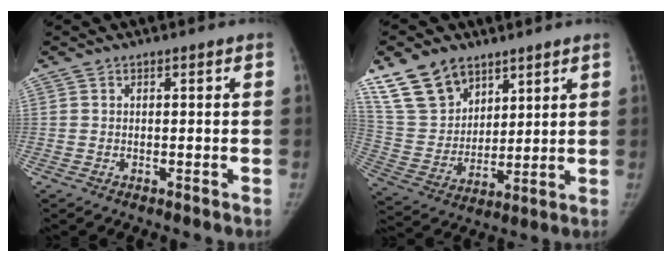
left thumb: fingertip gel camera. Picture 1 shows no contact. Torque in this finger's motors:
{"motor_torque": [1.13, 1.19, 1.02, -1.76, 0.07]}